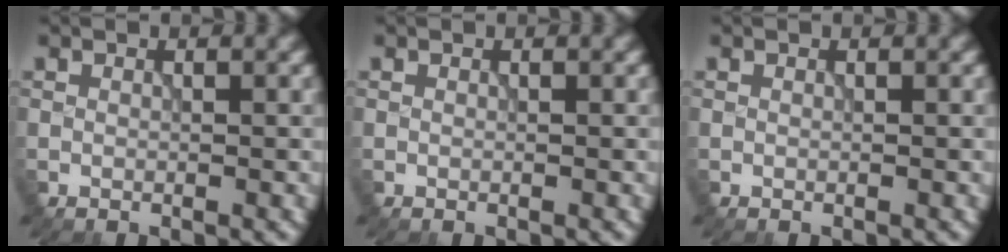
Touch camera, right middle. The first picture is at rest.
{"total": 0.0}
{"total": 0.0}